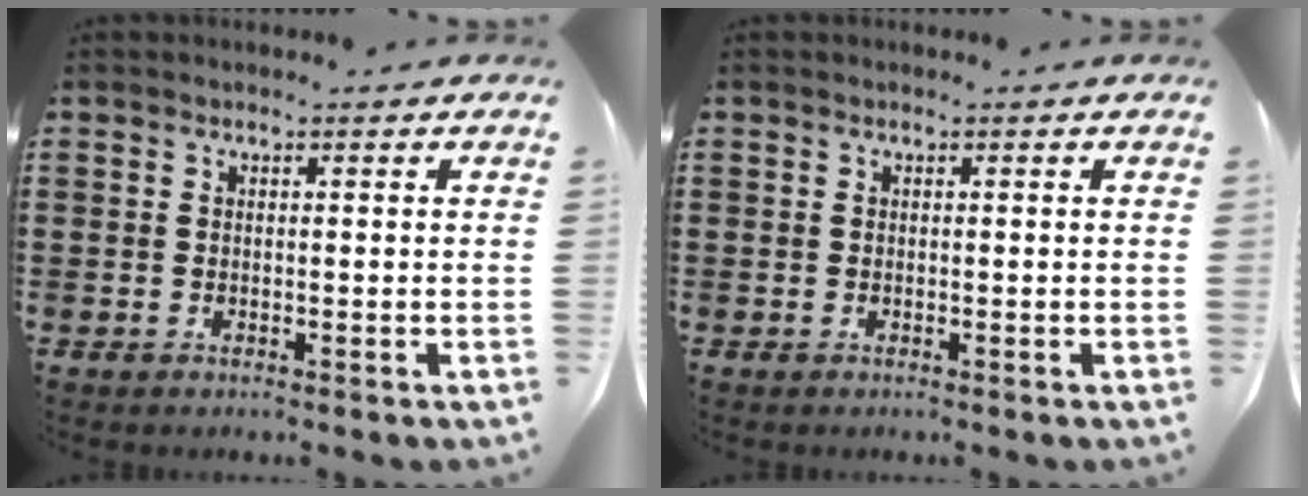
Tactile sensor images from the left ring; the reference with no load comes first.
{"total": 0.0}